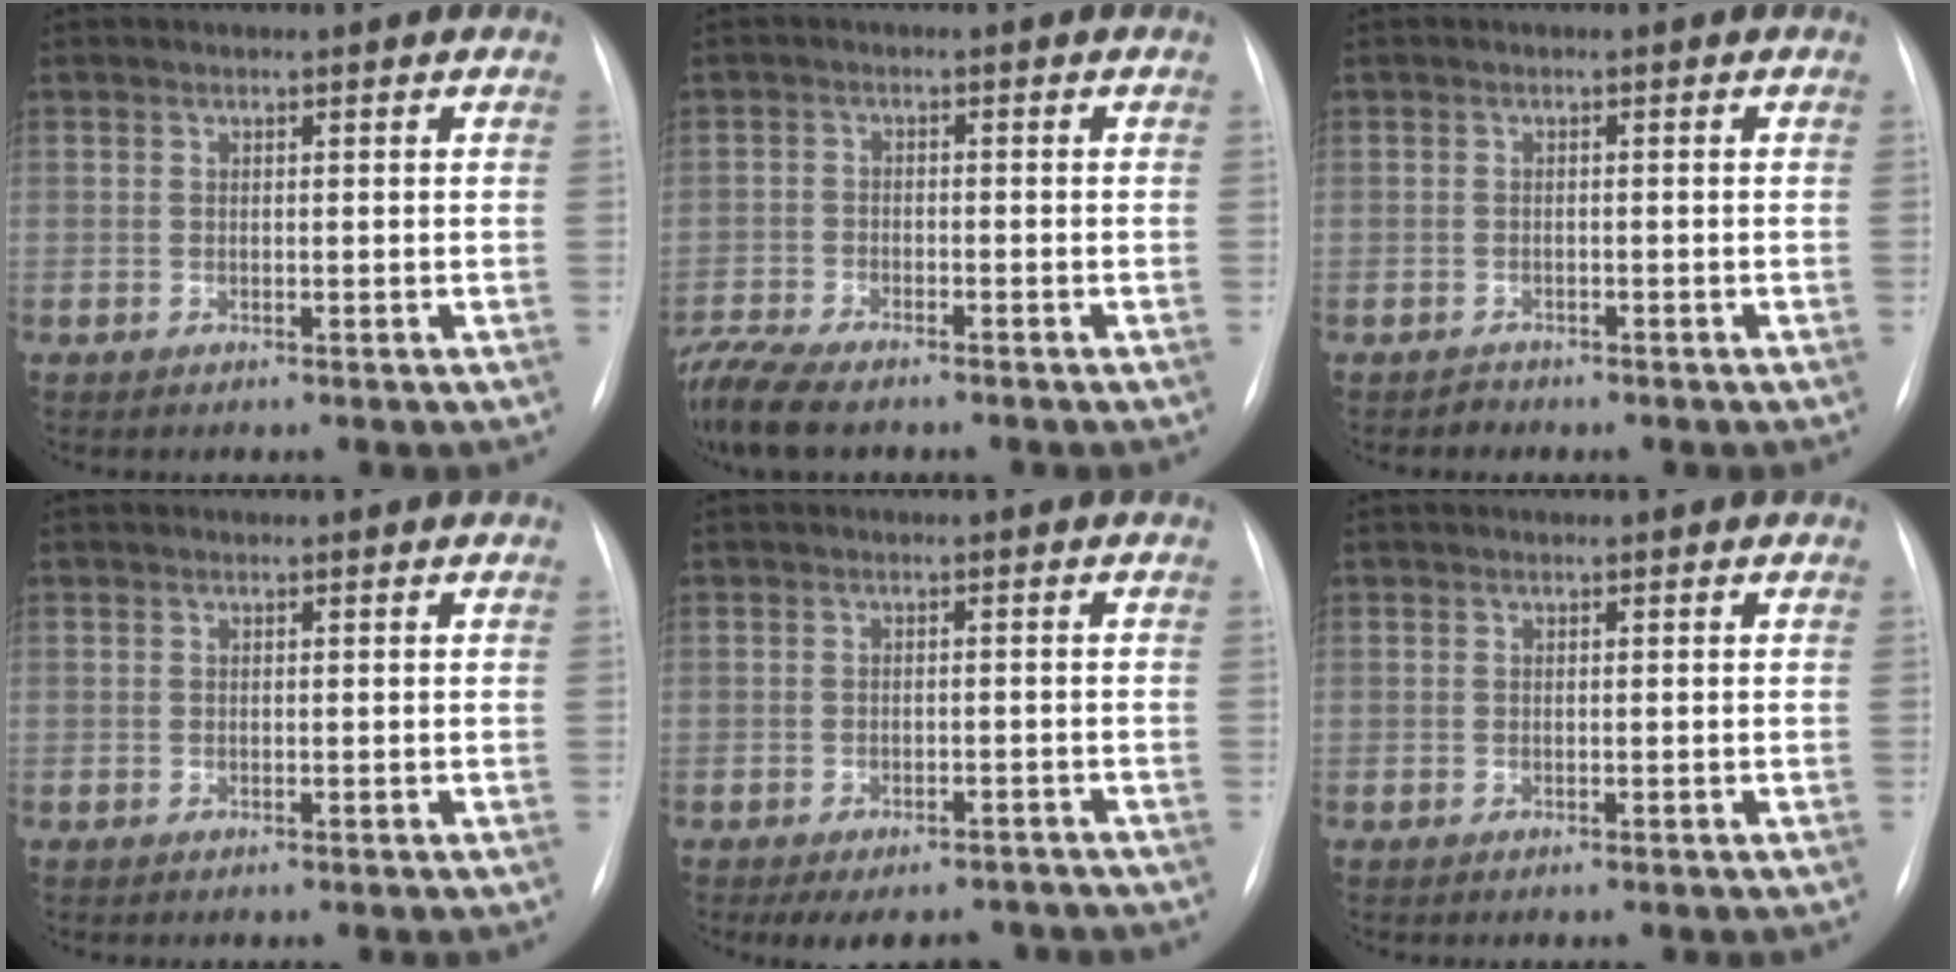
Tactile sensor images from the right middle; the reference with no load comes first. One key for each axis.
{"total": 9.9, "fx": -8.0, "fy": 2.7, "fz": 5.1, "tx": -0.113, "ty": -0.015, "tz": -0.140}
{"total": 1.0, "fx": -0.8, "fy": 0.4, "fz": -0.3, "tx": 0.003, "ty": 0.000, "tz": -0.017}
{"total": 0.0}
{"total": 8.3, "fx": -6.8, "fy": 3.8, "fz": 2.8, "tx": -0.029, "ty": 0.008, "tz": -0.081}
{"total": 0.0}